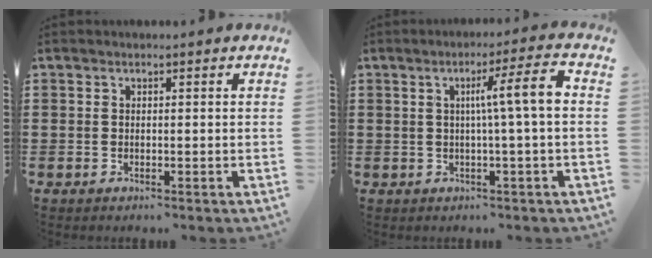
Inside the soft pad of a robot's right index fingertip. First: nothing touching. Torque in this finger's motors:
{"motor_torque": [1.17, -0.33, 0.35, 0.17]}